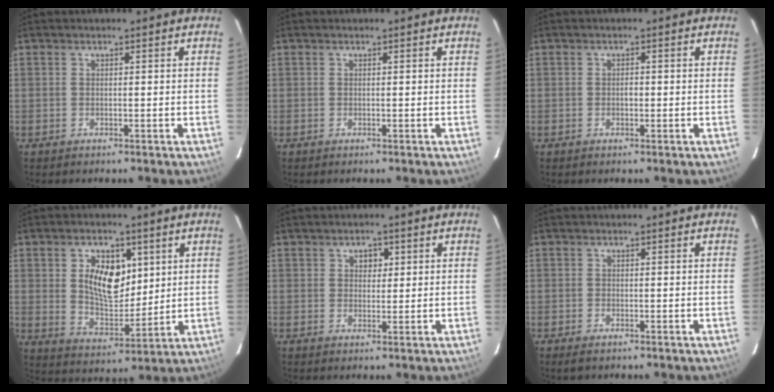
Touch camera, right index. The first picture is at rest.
{"total": 0.0}
{"total": 1.2, "force": [-0.2, 0.7, 0.9], "torque": [-0.016, 0.003, -0.004]}
{"total": 10.6, "force": [3.1, 6.3, 7.9], "torque": [-0.141, 0.004, 0.063]}
{"total": 2.3, "force": [0.8, 1.9, 1.1], "torque": [-0.011, 0.009, 0.014]}
{"total": 0.6, "force": [-0.4, 0.3, 0.2], "torque": [-0.003, 0.000, -0.010]}